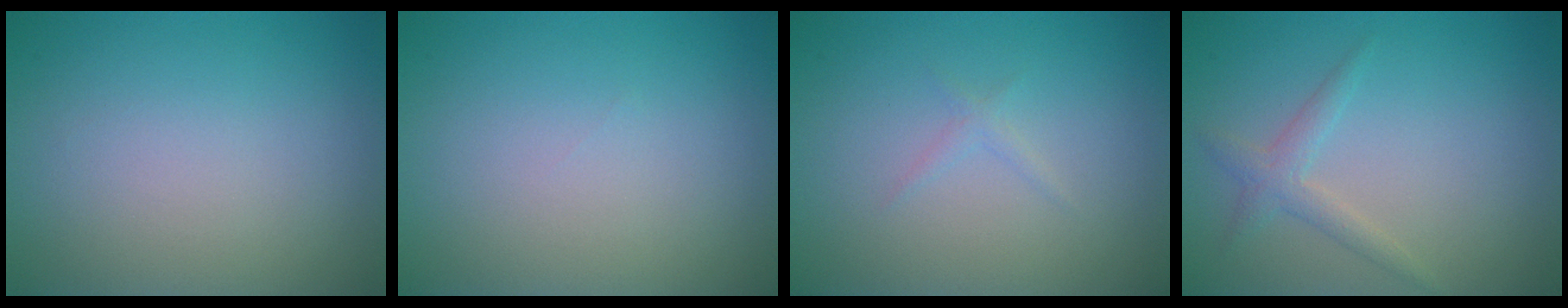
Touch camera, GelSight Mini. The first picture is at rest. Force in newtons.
{"total": 0.0}
{"total": 0.7, "press": 0.7, "slide": 0.0}
{"total": 1.8, "press": 1.8, "slide": 0.1}